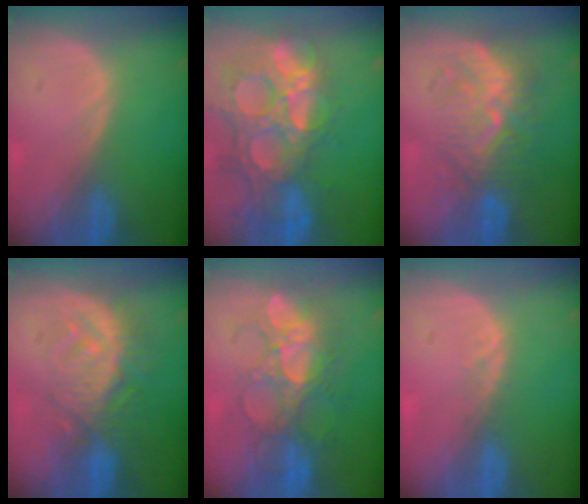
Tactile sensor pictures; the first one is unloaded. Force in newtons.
{"total": 14.7, "press": 12.1, "slide": 8.3}
{"total": 8.7, "press": 8.2, "slide": 2.9}
{"total": 9.2, "press": 8.3, "slide": 4.0}
{"total": 8.7, "press": 8.4, "slide": 2.4}
{"total": 1.3, "press": 1.2, "slide": 0.6}